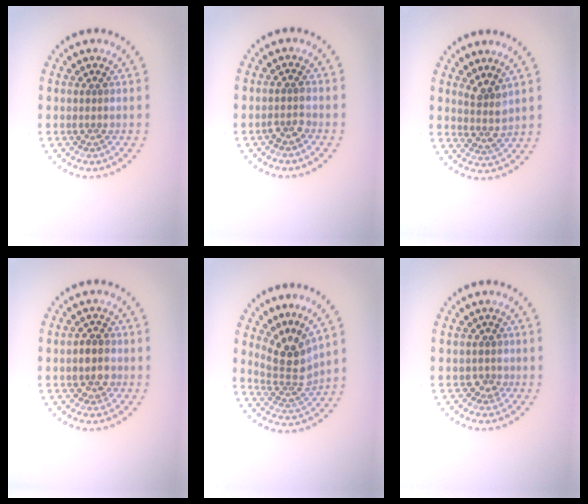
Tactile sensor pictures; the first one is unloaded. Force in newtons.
{"total": 1.2, "press": 1.1, "slide": 0.4}
{"total": 2.2, "press": 1.7, "slide": 1.4}
{"total": 2.6, "press": 2.5, "slide": 0.7}
{"total": 3.8, "press": 2.6, "slide": 2.7}
{"total": 1.3, "press": 1.1, "slide": 0.7}